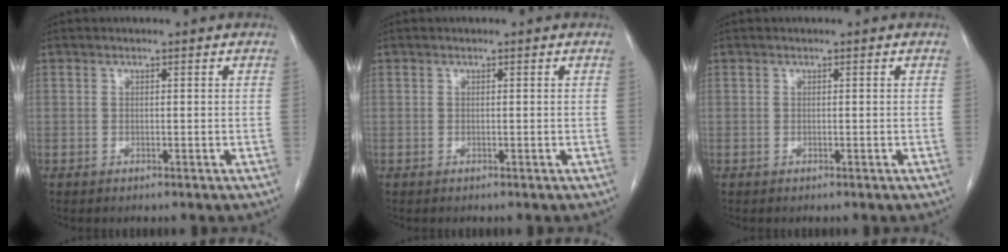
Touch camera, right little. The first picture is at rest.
{"total": 0.0}
{"total": 0.0}